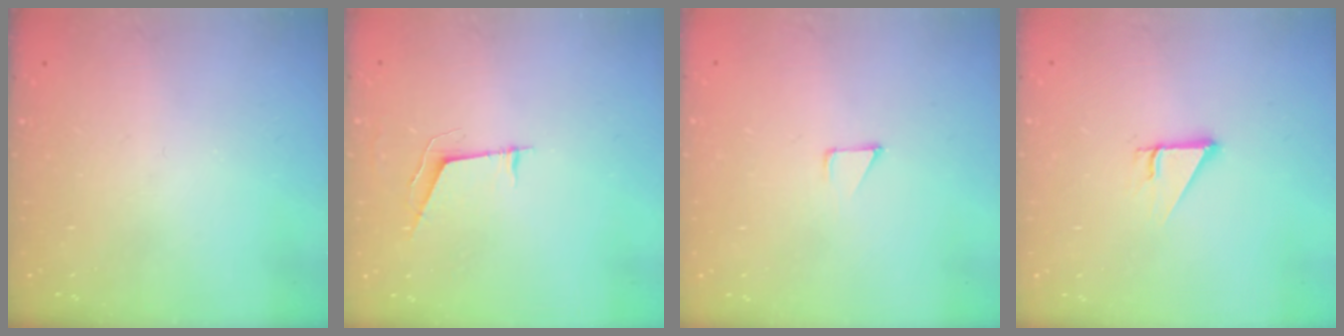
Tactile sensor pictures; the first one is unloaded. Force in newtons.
{"total": 5.4, "press": 4.9, "slide": 2.4}
{"total": 3.4, "press": 3.4, "slide": 0.3}
{"total": 2.5, "press": 2.5, "slide": 0.1}